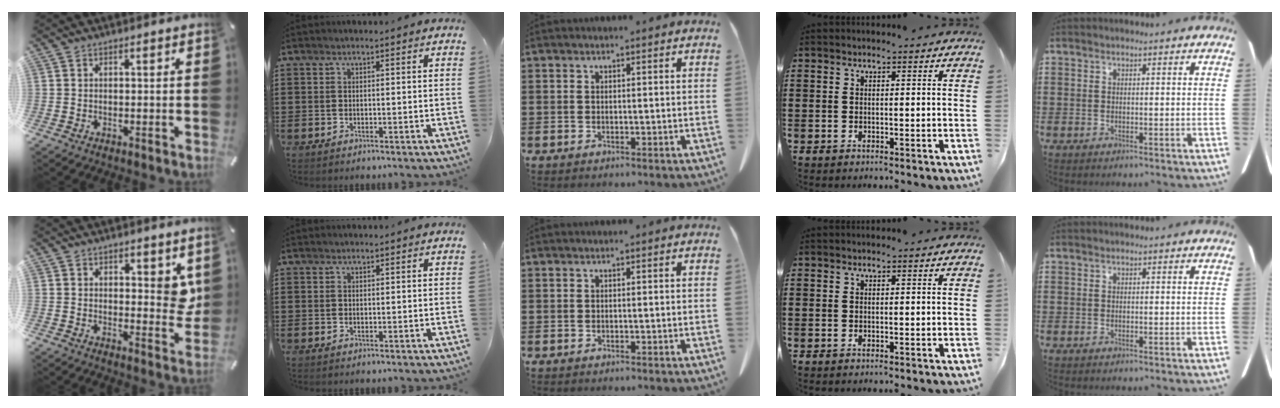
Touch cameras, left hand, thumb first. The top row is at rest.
{"thumb": {"total": 6.0, "force": [3.2, 3.4, 3.9], "torque": [-0.032, -0.021, 0.051]}}